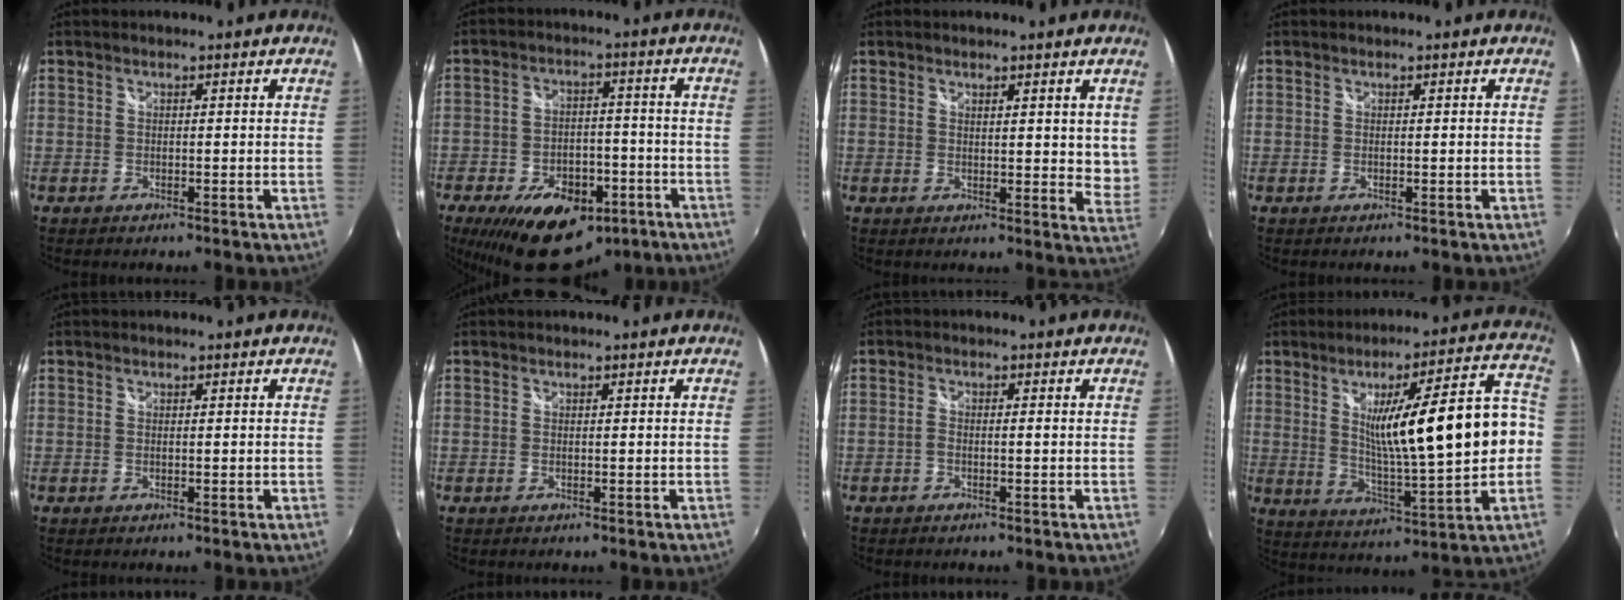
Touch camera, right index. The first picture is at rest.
{"total": 18.1, "force": [-10.9, 10.1, 10.4], "torque": [-0.208, -0.003, -0.151]}
{"total": 5.6, "force": [3.7, 2.1, 3.6], "torque": [-0.023, 0.005, 0.056]}
{"total": 0.0}
{"total": 0.0}
{"total": 0.0}
{"total": 1.0, "force": [-0.6, 0.0, 0.8], "torque": [-0.020, 0.006, -0.012]}
{"total": 19.1, "force": [0.5, 2.9, 18.9], "torque": [-0.274, 0.009, 0.028]}